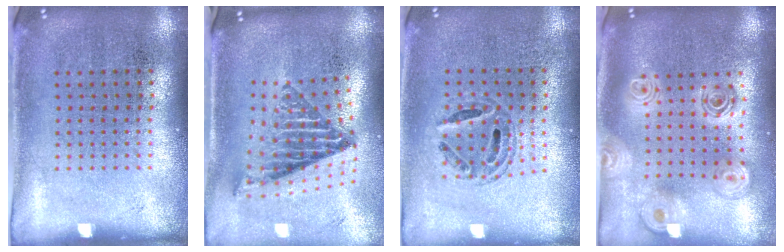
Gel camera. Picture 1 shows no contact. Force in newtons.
{"total": 1.8, "press": 1.4, "slide": 1.2}
{"total": 0.7, "press": 0.7, "slide": 0.2}
{"total": 2.3, "press": 1.8, "slide": 1.4}